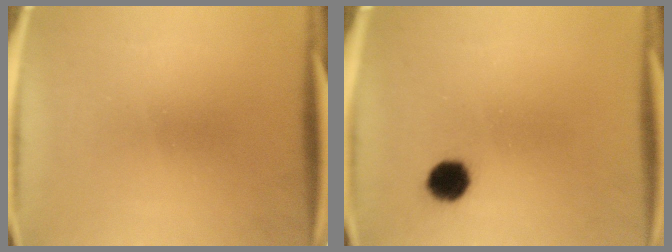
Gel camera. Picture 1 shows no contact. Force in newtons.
{"total": 5.4}